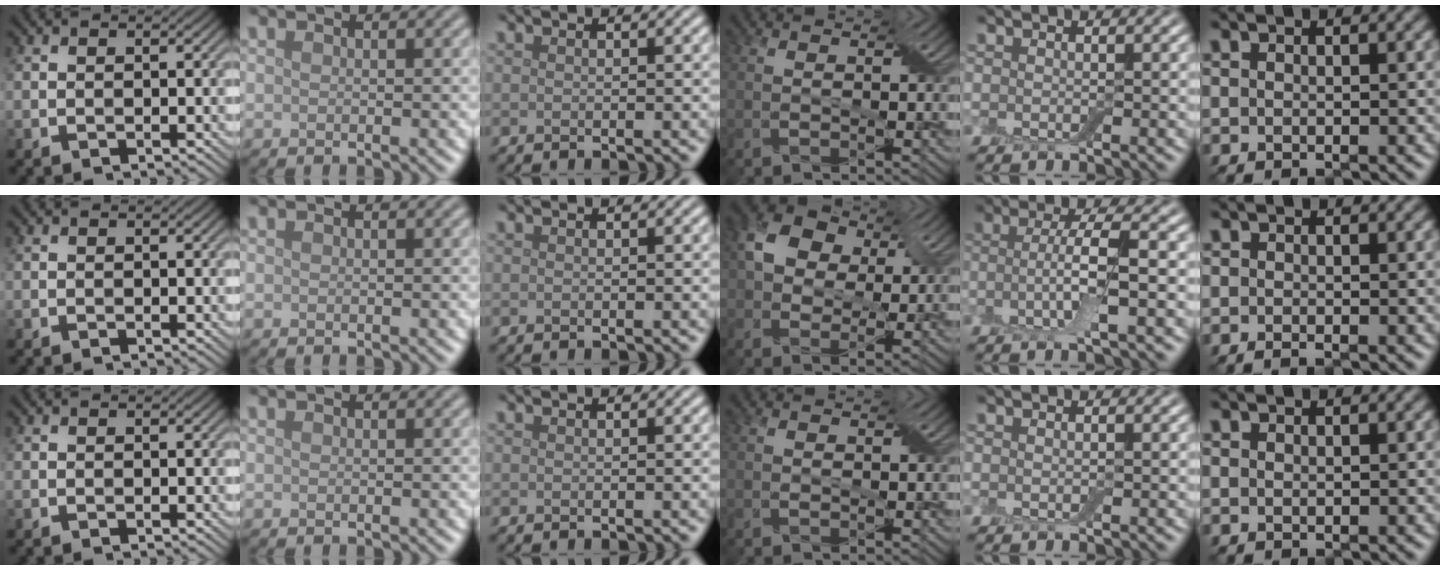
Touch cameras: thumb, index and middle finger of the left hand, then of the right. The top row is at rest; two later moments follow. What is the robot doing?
{"motion": "wipe", "object": "dish"}